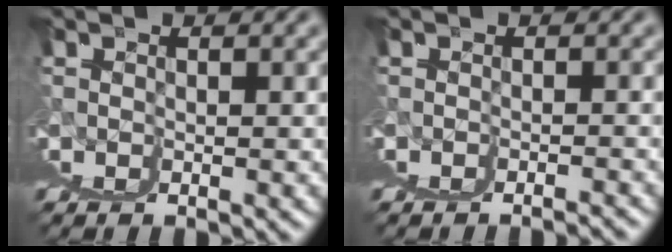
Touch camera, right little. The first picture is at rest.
{"total": 2.1, "force": [-0.8, -1.7, -1.1], "torque": [0.017, 0.009, -0.014]}